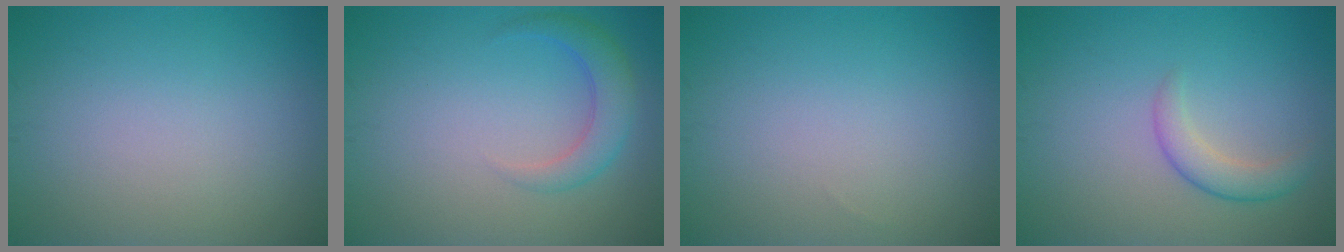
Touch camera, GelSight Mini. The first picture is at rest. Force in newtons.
{"total": 2.9, "press": 2.9, "slide": 0.2}
{"total": 0.0}
{"total": 2.3, "press": 2.3, "slide": 0.1}